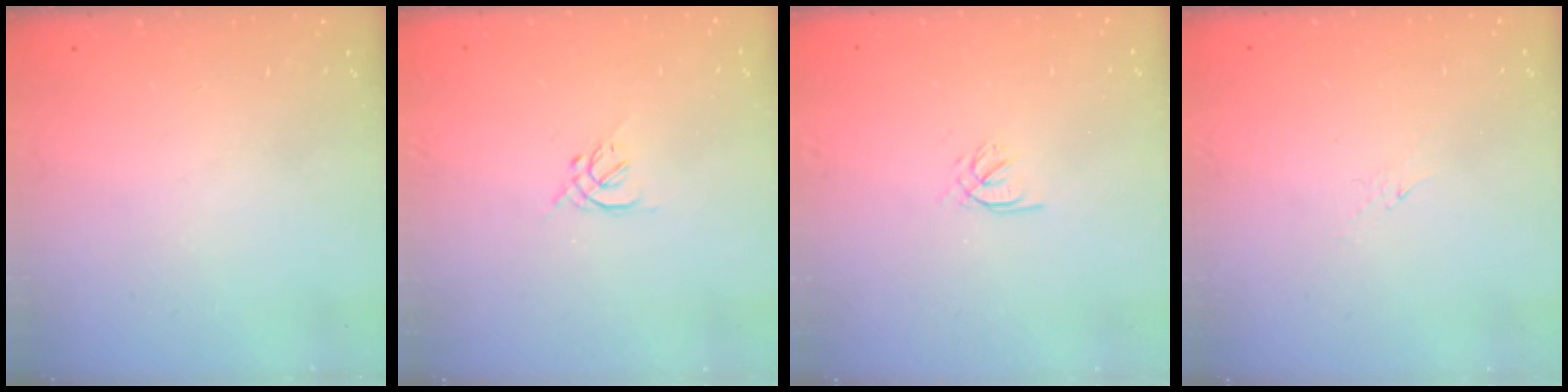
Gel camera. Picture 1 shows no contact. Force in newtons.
{"total": 1.3, "press": 1.2, "slide": 0.5}
{"total": 2.0, "press": 1.9, "slide": 0.5}
{"total": 2.8, "press": 2.7, "slide": 0.6}